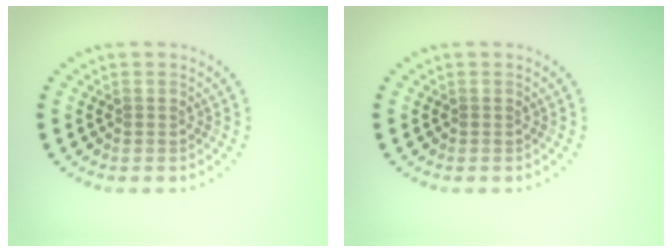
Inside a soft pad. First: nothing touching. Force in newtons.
{"total": 0.0}